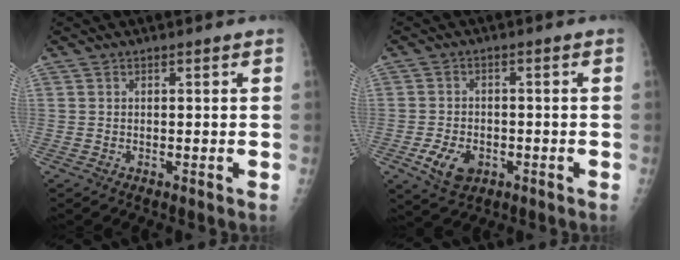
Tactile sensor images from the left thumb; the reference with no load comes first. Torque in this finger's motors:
{"motor_torque": [-0.32, 0.44, 0.04, -0.03, 0.03]}